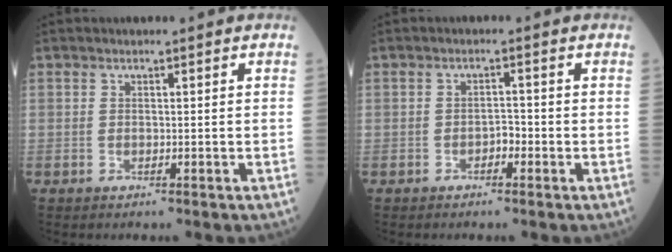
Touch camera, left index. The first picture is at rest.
{"total": 1.5, "force": [-1.0, 0.7, 0.9], "torque": [-0.009, 0.002, -0.020]}